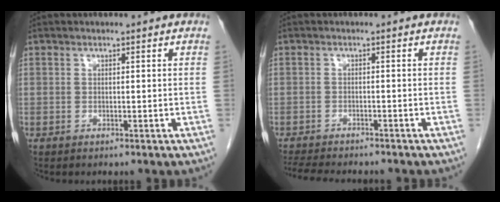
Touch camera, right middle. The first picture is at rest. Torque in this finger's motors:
{"motor_torque": [0.70, -0.57, 0.00, 0.01]}